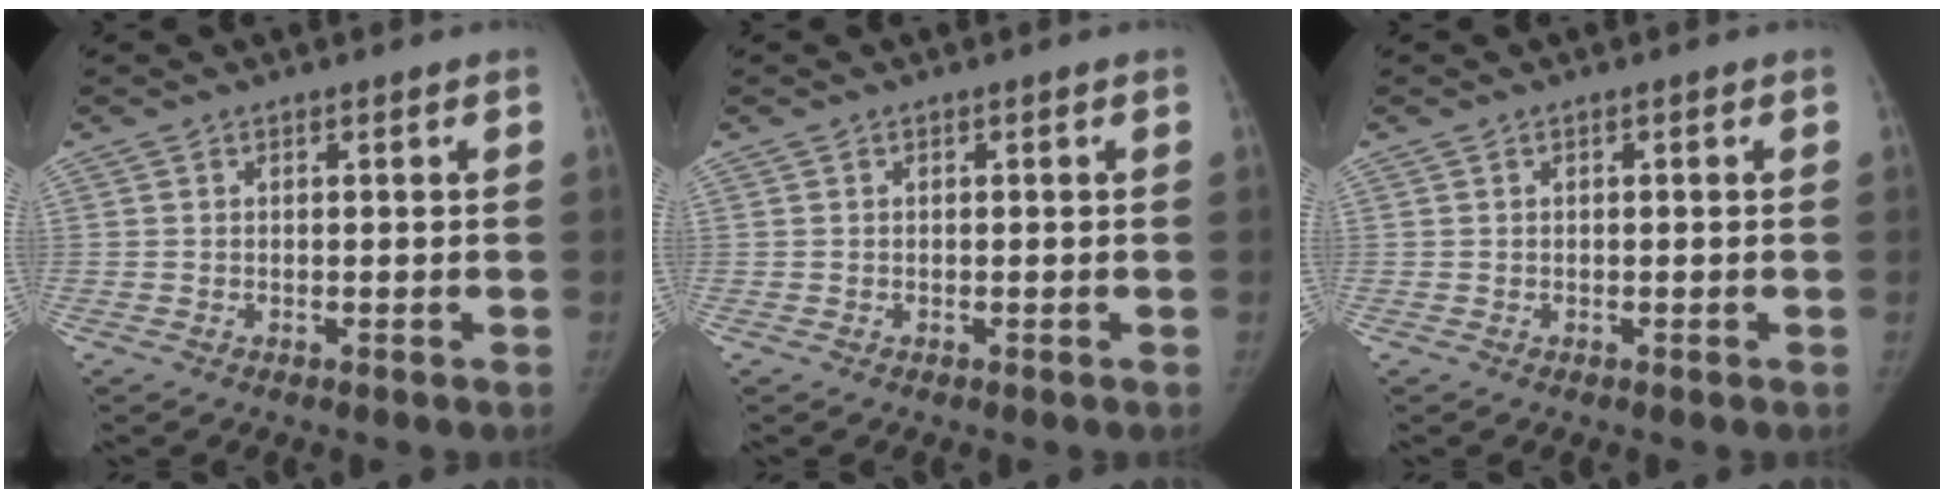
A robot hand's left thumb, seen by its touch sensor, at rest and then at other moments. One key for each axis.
{"total": 0.0}
{"total": 0.0}